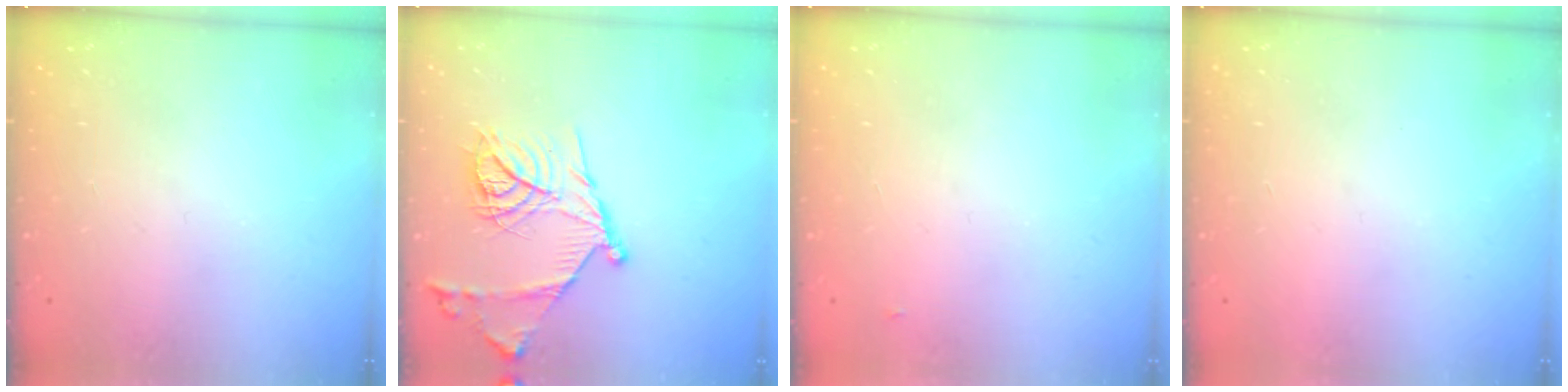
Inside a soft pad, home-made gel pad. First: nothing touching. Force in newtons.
{"total": 18.4, "press": 18.4, "slide": 1.3}
{"total": 2.8, "press": 2.8, "slide": 0.4}
{"total": 1.5, "press": 1.5, "slide": 0.1}